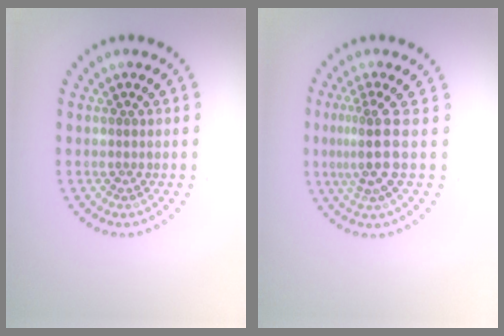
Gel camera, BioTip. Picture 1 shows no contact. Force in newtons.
{"total": 3.5, "press": 2.7, "slide": 2.2}